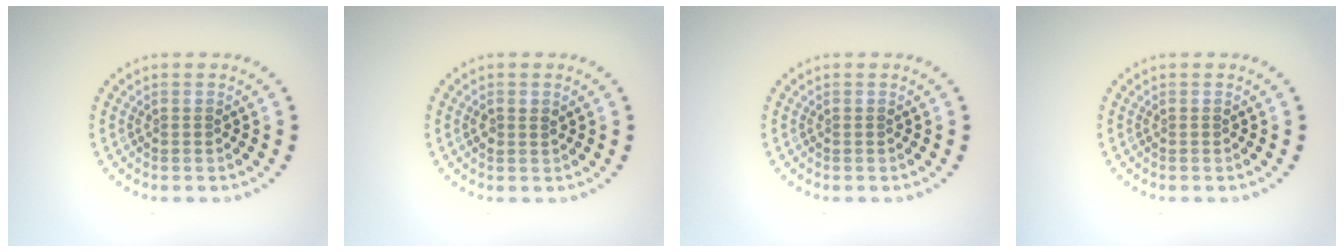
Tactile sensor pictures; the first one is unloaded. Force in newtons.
{"total": 0.9, "press": 0.9, "slide": 0.3}
{"total": 0.0}
{"total": 0.0}